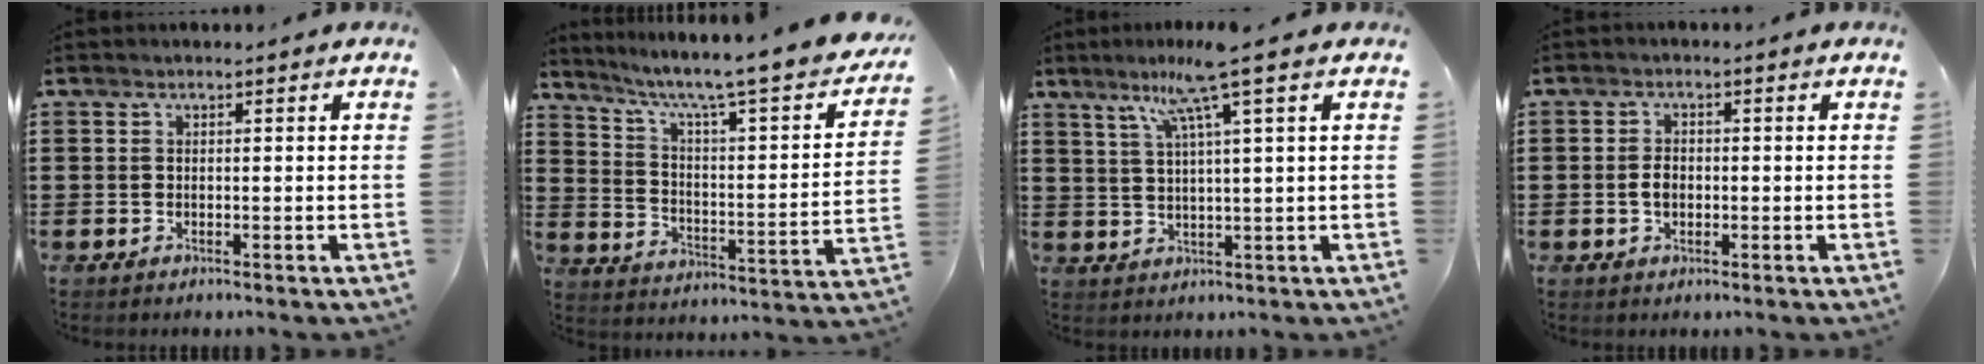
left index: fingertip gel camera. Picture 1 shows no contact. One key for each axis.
{"total": 6.1, "fx": 4.6, "fy": 0.1, "fz": 4.0, "tx": -0.091, "ty": -0.048, "tz": 0.064}
{"total": 7.7, "fx": 4.4, "fy": -0.6, "fz": 6.4, "tx": -0.133, "ty": 0.000, "tz": 0.072}
{"total": 2.4, "fx": -0.3, "fy": 1.4, "fz": 1.9, "tx": -0.038, "ty": 0.005, "tz": -0.006}